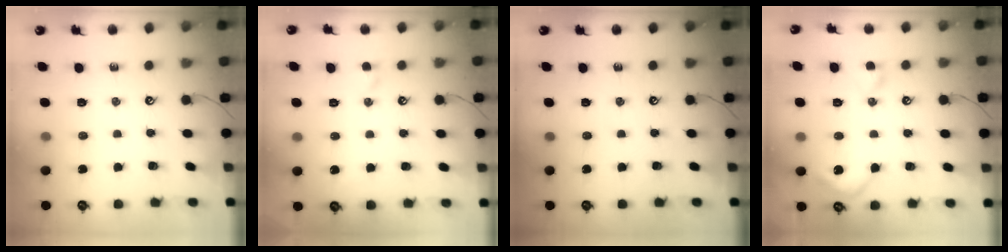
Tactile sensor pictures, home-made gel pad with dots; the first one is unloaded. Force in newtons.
{"total": 1.9, "press": 1.8, "slide": 0.5}
{"total": 0.0}
{"total": 7.3, "press": 7.3, "slide": 1.0}